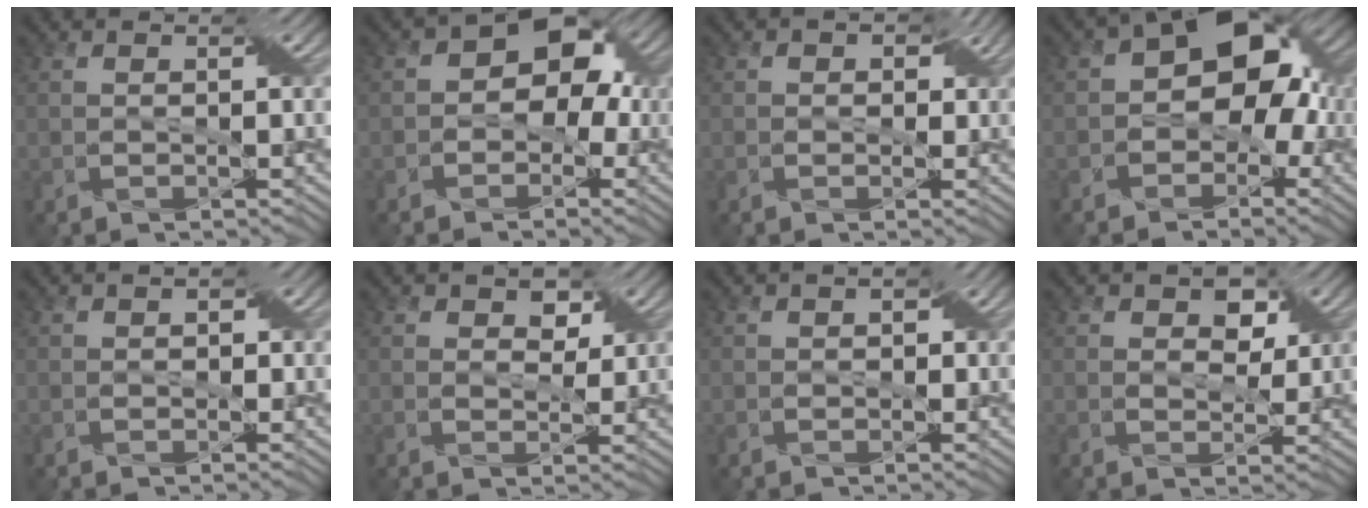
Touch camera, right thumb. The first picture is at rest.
{"total": 7.2, "force": [-0.2, 5.4, 4.7], "torque": [-0.035, 0.015, -0.029]}
{"total": 2.5, "force": [0.5, 2.1, 1.4], "torque": [-0.018, 0.005, 0.003]}
{"total": 9.7, "force": [0.2, 6.7, 7.0], "torque": [-0.091, 0.013, -0.015]}
{"total": 0.9, "force": [0.0, 0.8, 0.5], "torque": [-0.005, -0.001, -0.003]}
{"total": 2.5, "force": [1.2, 1.7, 1.4], "torque": [-0.029, -0.001, 0.015]}
{"total": 1.2, "force": [0.0, 1.0, 0.7], "torque": [-0.010, -0.001, -0.002]}
{"total": 3.4, "force": [1.4, 2.3, 2.1], "torque": [-0.034, -0.002, 0.016]}